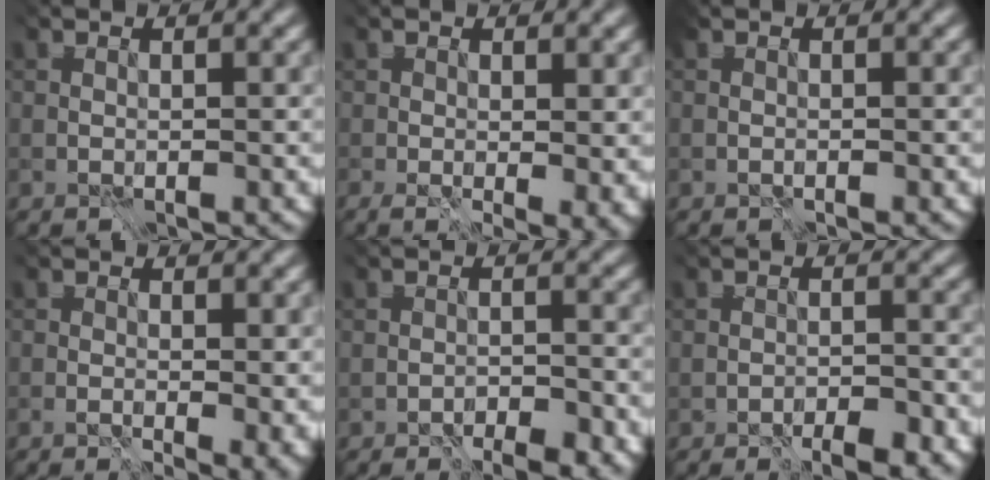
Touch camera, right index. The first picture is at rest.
{"total": 4.6, "force": [0.8, 2.4, 3.8], "torque": [-0.032, -0.009, 0.021]}
{"total": 0.9, "force": [0.6, 0.3, 0.7], "torque": [-0.006, 0.009, 0.000]}
{"total": 4.6, "force": [0.9, 2.2, 3.9], "torque": [-0.034, 0.009, 0.006]}
{"total": 4.8, "force": [-4.7, 0.6, 0.8], "torque": [0.015, -0.002, -0.071]}
{"total": 4.8, "force": [-4.7, 0.2, 0.9], "torque": [0.014, 0.000, -0.074]}